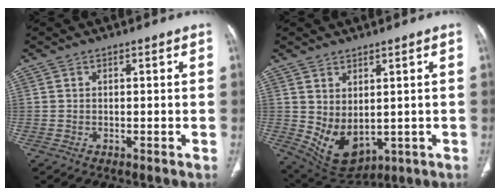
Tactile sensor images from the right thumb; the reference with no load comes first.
{"total": 9.0, "force": [0.1, 5.7, 7.0], "torque": [-0.109, -0.013, 0.037]}